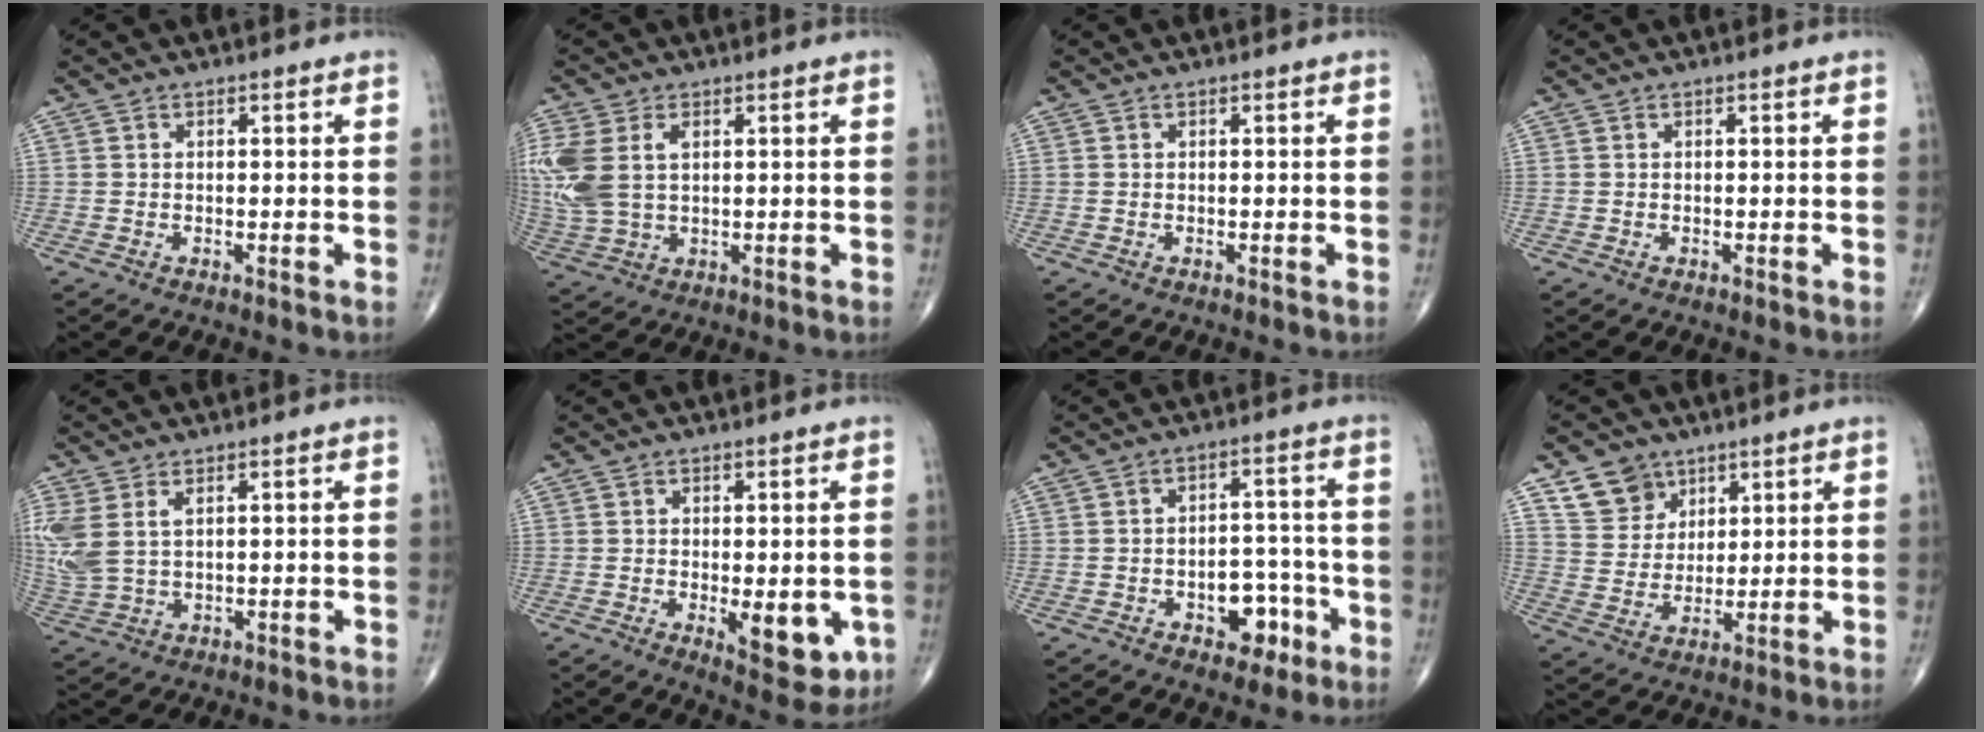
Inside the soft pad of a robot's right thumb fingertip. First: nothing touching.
{"total": 12.2, "force": [2.6, 7.7, 9.1], "torque": [-0.239, 0.004, 0.060]}
{"total": 0.0}
{"total": 0.0}
{"total": 8.0, "force": [2.6, 4.5, 6.1], "torque": [-0.162, 0.001, 0.067]}
{"total": 8.3, "force": [-1.8, 3.8, 7.2], "torque": [-0.072, -0.016, -0.013]}
{"total": 7.6, "force": [-3.3, 4.9, 4.7], "torque": [-0.031, 0.035, -0.041]}
{"total": 7.8, "force": [5.0, 5.7, 1.7], "torque": [-0.003, -0.032, 0.100]}